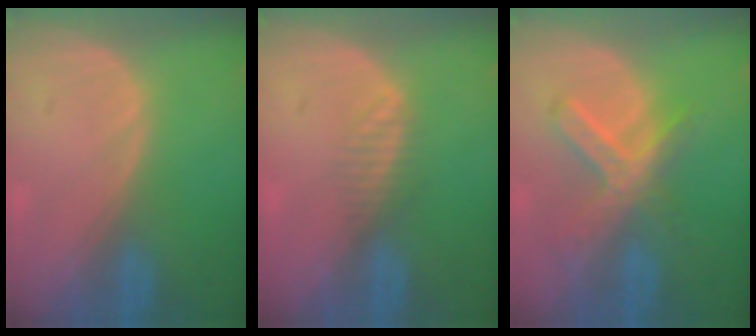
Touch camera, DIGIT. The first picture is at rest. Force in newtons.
{"total": 2.0, "press": 1.8, "slide": 0.8}
{"total": 7.4, "press": 6.4, "slide": 3.8}